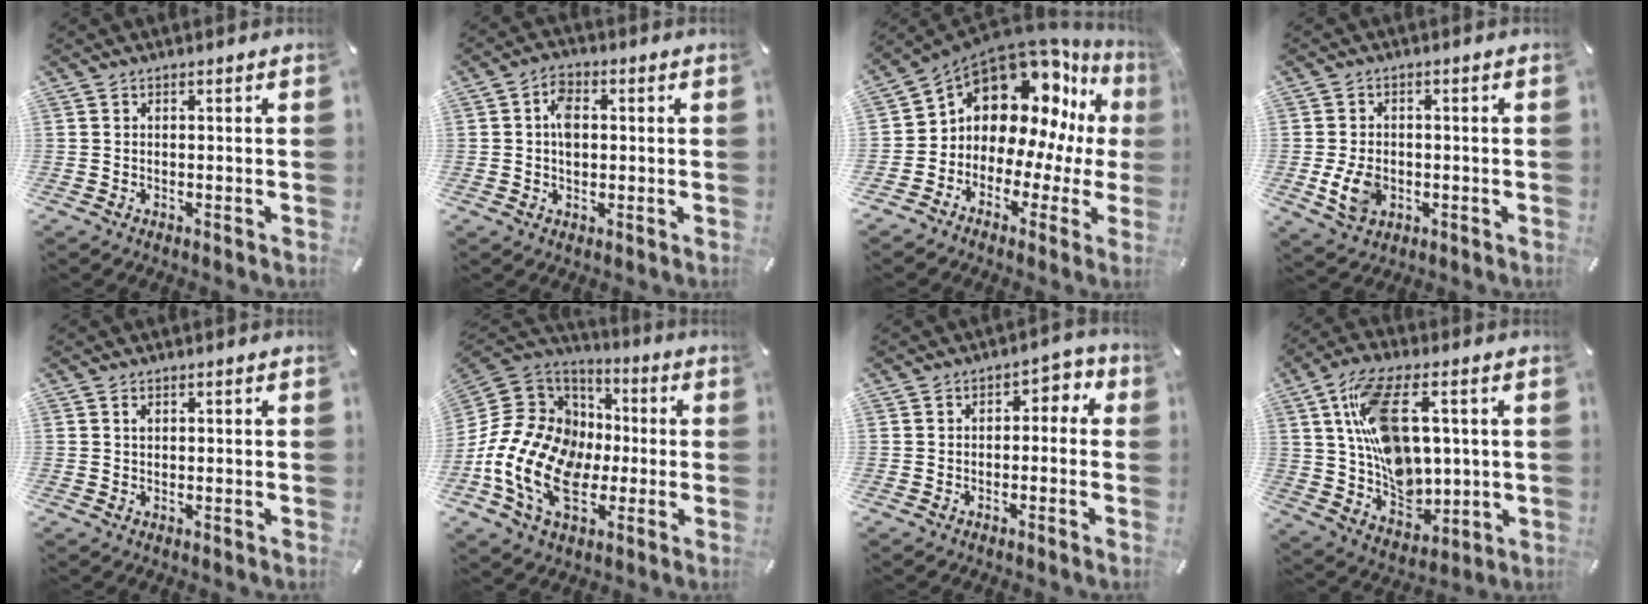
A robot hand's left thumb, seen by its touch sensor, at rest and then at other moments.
{"total": 5.4, "force": [0.6, 3.7, 3.9], "torque": [-0.062, 0.004, 0.008]}
{"total": 14.2, "force": [6.9, 10.1, 7.3], "torque": [-0.137, -0.077, 0.121]}
{"total": 7.1, "force": [-1.3, 5.3, 4.7], "torque": [-0.086, -0.002, -0.023]}
{"total": 0.9, "force": [0.3, 0.5, 0.7], "torque": [-0.017, 0.001, 0.006]}
{"total": 18.8, "force": [-4.7, 14.6, 10.9], "torque": [-0.235, 0.013, -0.080]}
{"total": 3.6, "force": [-0.9, 2.5, 2.5], "torque": [-0.037, 0.013, -0.026]}
{"total": 16.5, "force": [3.9, 10.4, 12.2], "torque": [-0.213, 0.000, 0.077]}